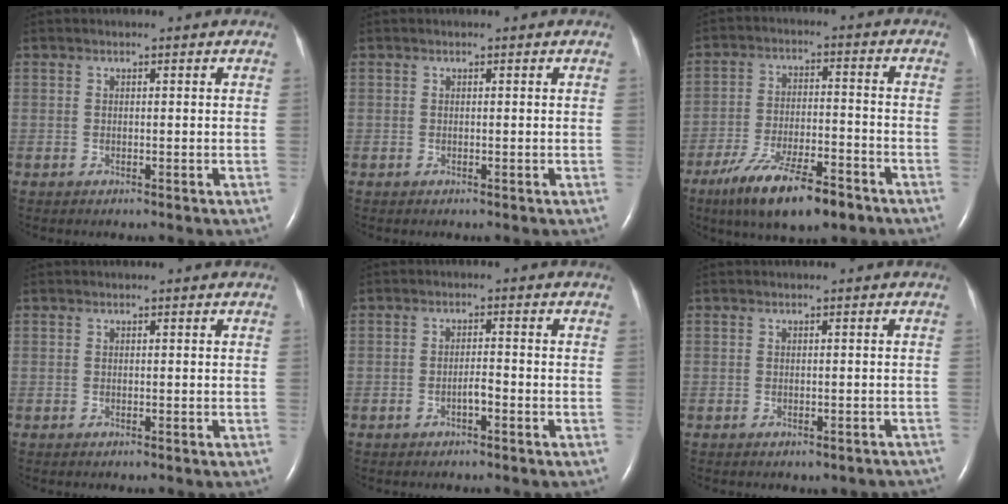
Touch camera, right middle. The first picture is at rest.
{"total": 0.0}
{"total": 13.1, "force": [-8.9, 3.2, 9.1], "torque": [-0.167, -0.018, -0.149]}
{"total": 0.0}
{"total": 1.9, "force": [-1.0, 0.4, 1.6], "torque": [-0.027, 0.003, -0.019]}
{"total": 4.3, "force": [-3.7, 1.8, 1.3], "torque": [-0.009, 0.003, -0.037]}